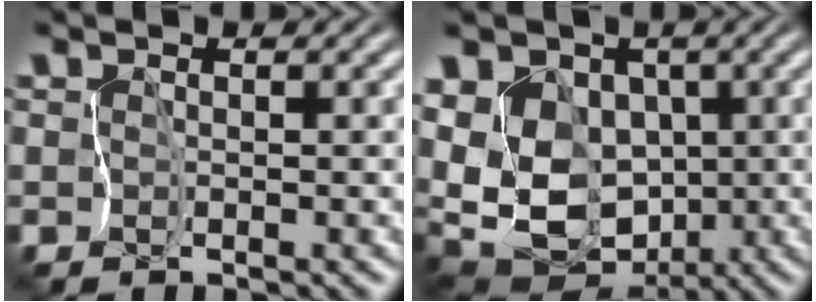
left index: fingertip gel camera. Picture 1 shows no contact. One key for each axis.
{"total": 12.7, "fx": 0.5, "fy": 9.6, "fz": 8.4, "tx": -0.170, "ty": 0.008, "tz": -0.011}